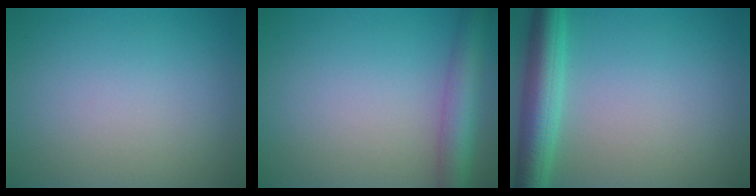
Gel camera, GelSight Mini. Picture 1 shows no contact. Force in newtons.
{"total": 4.9, "press": 4.9, "slide": 0.2}
{"total": 5.3, "press": 5.3, "slide": 0.1}